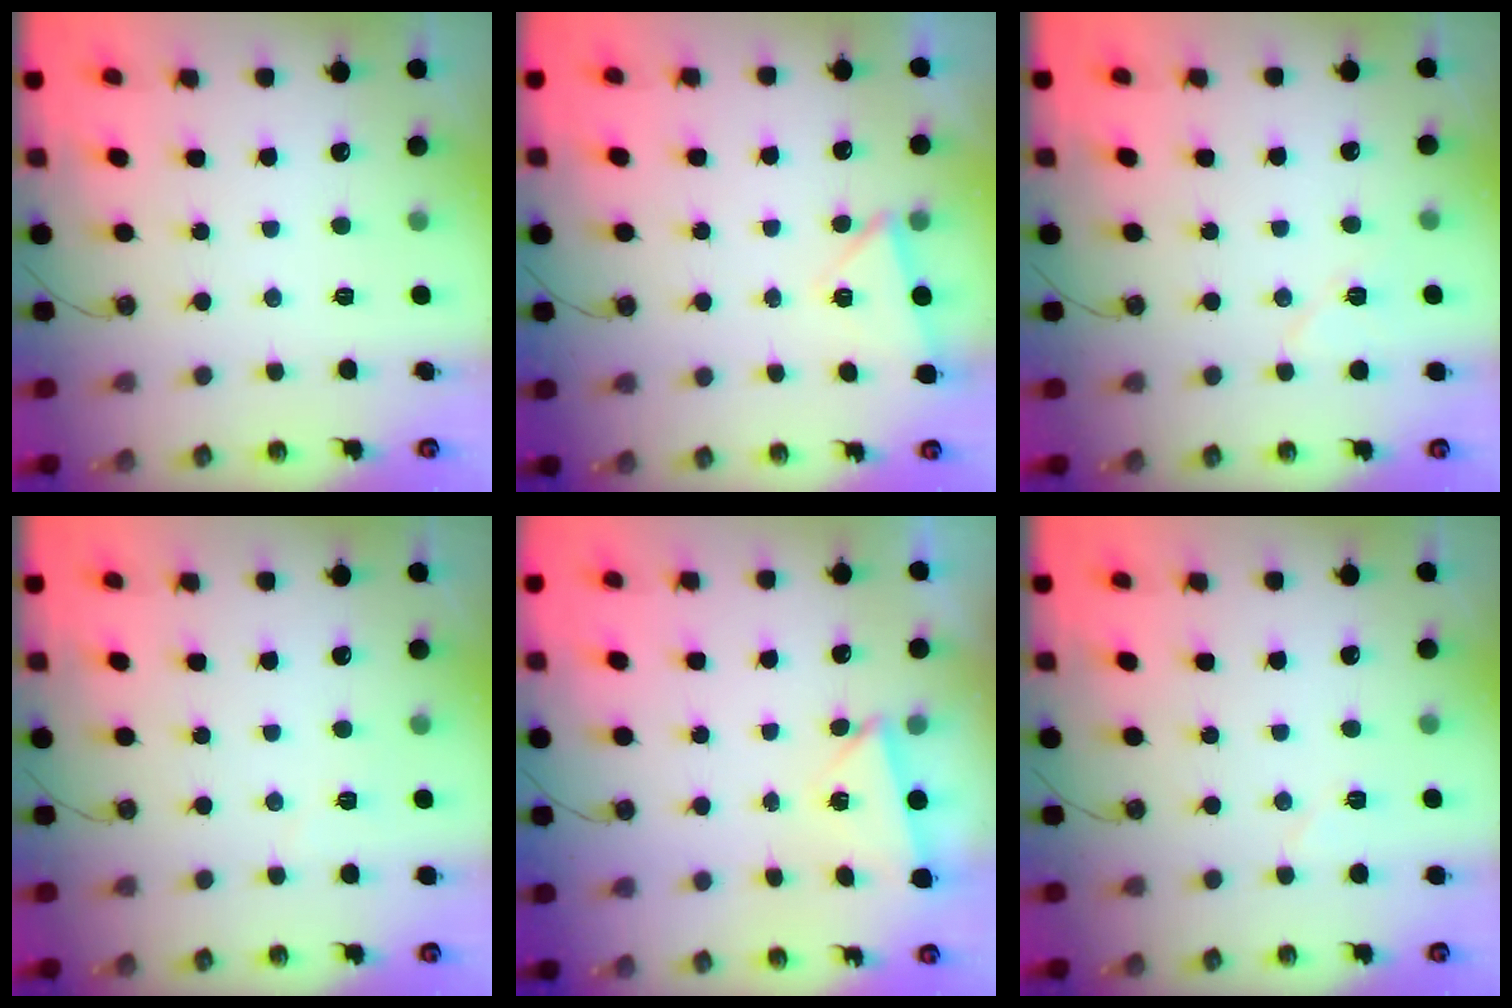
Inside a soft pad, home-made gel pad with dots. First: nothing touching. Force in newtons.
{"total": 4.9, "press": 4.2, "slide": 2.4}
{"total": 7.3, "press": 5.6, "slide": 4.7}
{"total": 3.8, "press": 2.9, "slide": 2.4}
{"total": 2.0, "press": 1.9, "slide": 0.7}
{"total": 4.3, "press": 4.3, "slide": 0.4}